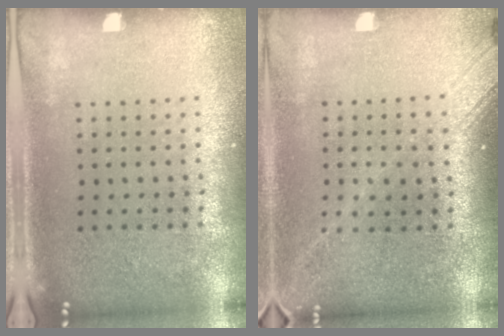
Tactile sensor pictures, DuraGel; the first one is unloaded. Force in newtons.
{"total": 1.7, "press": 1.3, "slide": 1.1}